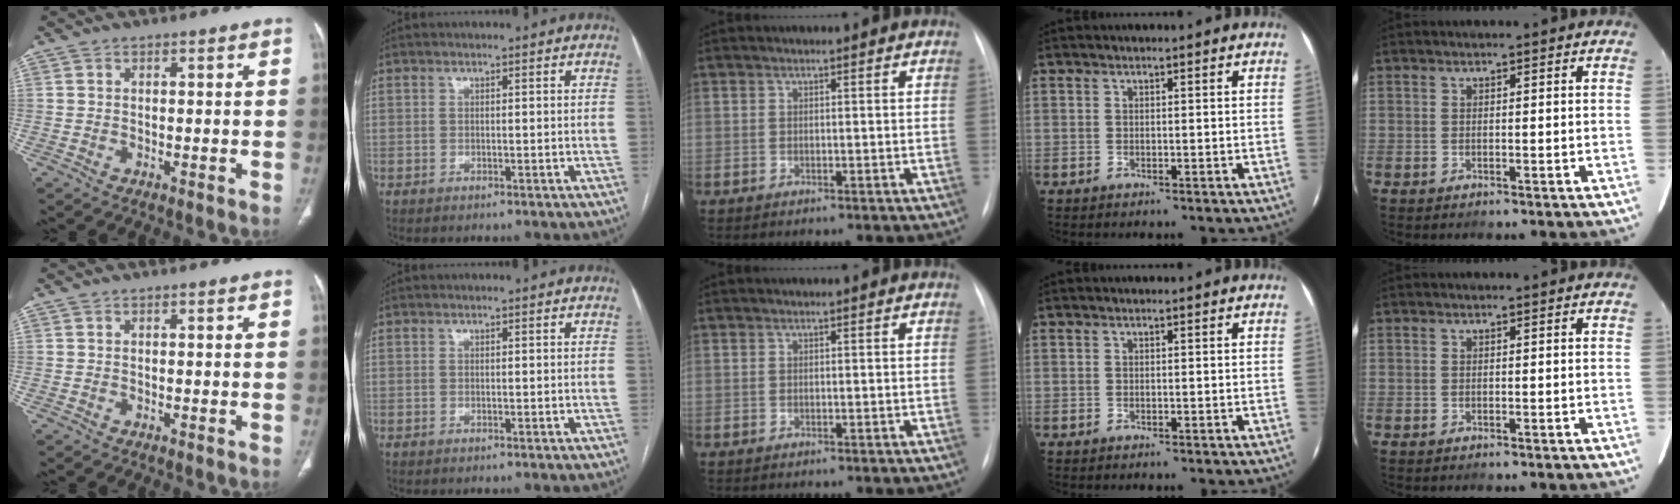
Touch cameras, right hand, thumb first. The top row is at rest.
{}